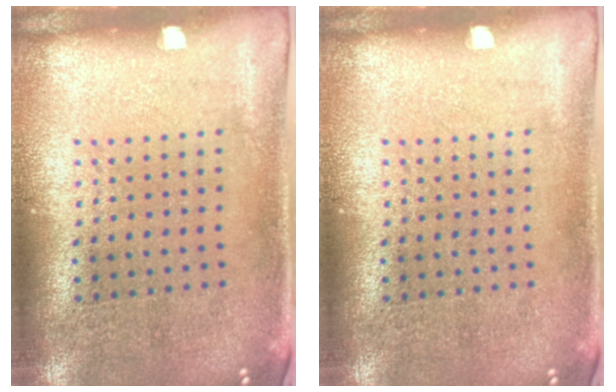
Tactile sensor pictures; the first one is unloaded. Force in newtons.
{"total": 0.0}